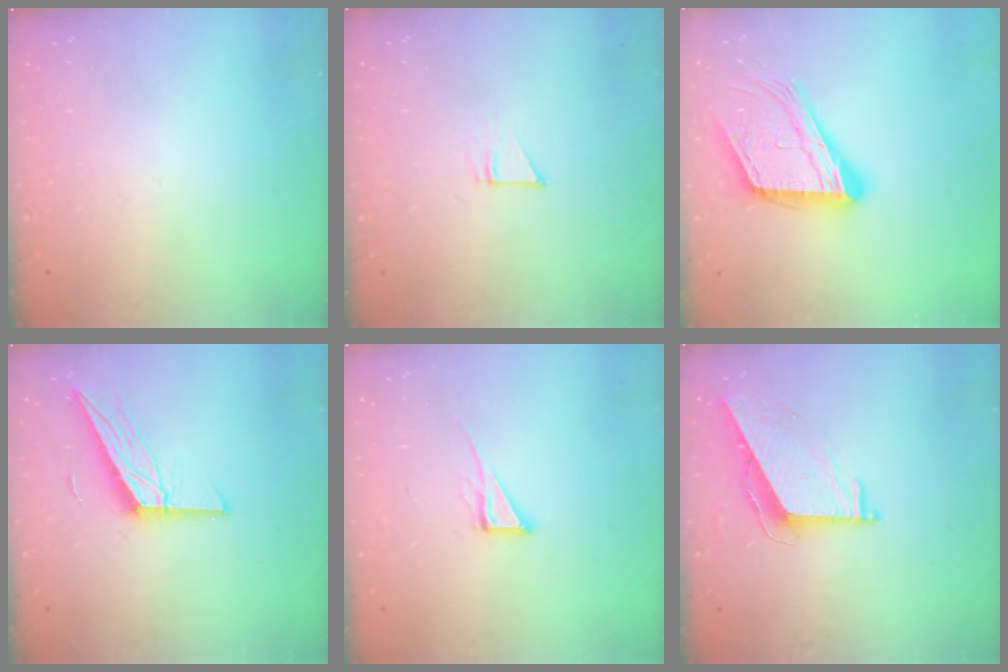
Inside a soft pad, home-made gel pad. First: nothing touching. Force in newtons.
{"total": 4.9, "press": 4.9, "slide": 0.3}
{"total": 18.7, "press": 18.4, "slide": 3.0}
{"total": 12.7, "press": 12.6, "slide": 1.2}
{"total": 6.1, "press": 6.1, "slide": 0.4}
{"total": 7.5, "press": 7.5, "slide": 0.1}